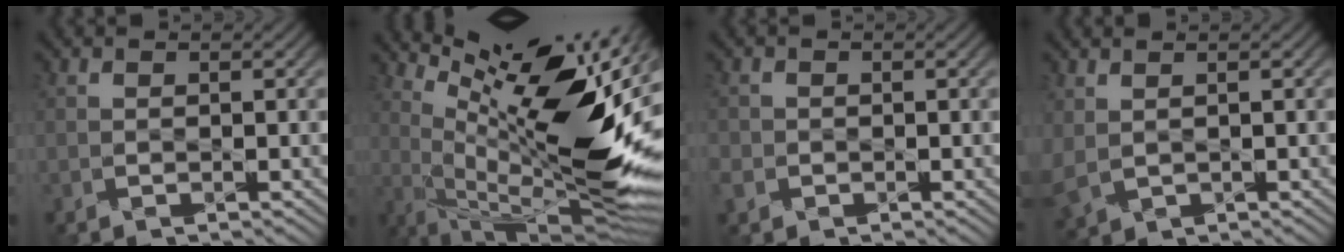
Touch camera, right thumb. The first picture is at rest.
{"total": 18.5, "force": [5.4, 4.7, 17.1], "torque": [-0.261, 0.009, 0.101]}
{"total": 1.8, "force": [-0.7, 1.7, 0.2], "torque": [-0.016, -0.007, -0.025]}
{"total": 2.7, "force": [0.7, 2.0, 1.6], "torque": [-0.057, -0.009, 0.015]}